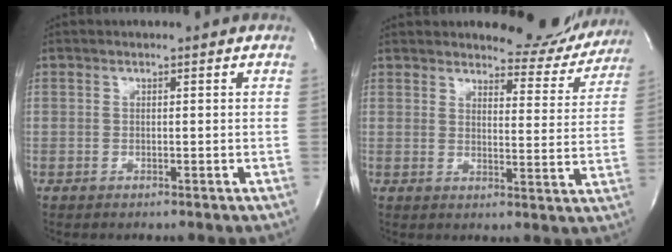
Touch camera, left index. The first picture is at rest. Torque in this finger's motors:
{"motor_torque": [0.99, -1.15, 0.60, 0.12]}